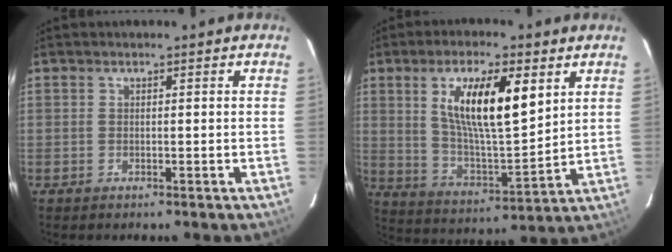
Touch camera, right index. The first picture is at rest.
{"total": 15.4, "force": [5.9, 4.7, 13.4], "torque": [-0.233, 0.002, 0.110]}